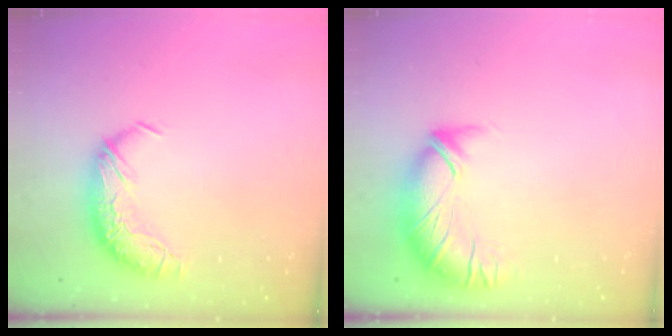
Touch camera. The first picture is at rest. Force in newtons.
{"total": 2.9, "press": 1.4, "slide": 2.5}